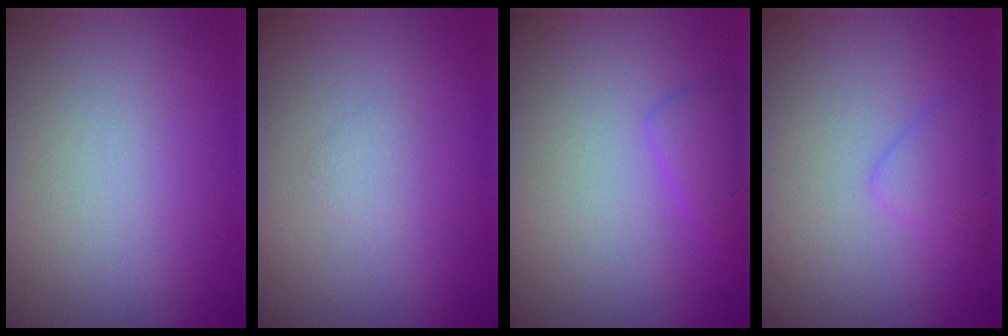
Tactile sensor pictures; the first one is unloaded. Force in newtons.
{"total": 0.8, "press": 0.8, "slide": 0.1}
{"total": 2.0, "press": 2.0, "slide": 0.2}
{"total": 1.9, "press": 1.9, "slide": 0.0}